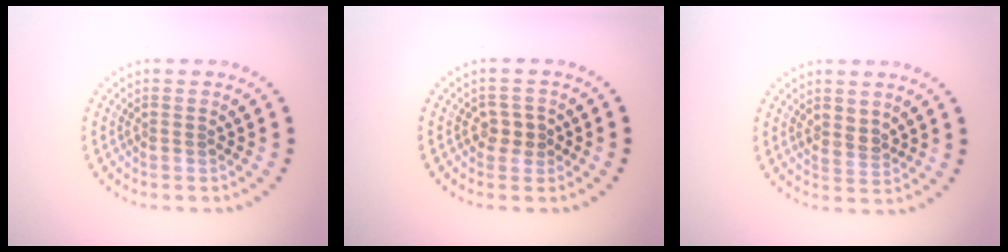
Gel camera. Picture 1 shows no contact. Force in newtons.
{"total": 1.9, "press": 1.8, "slide": 0.5}
{"total": 1.8, "press": 1.6, "slide": 0.9}